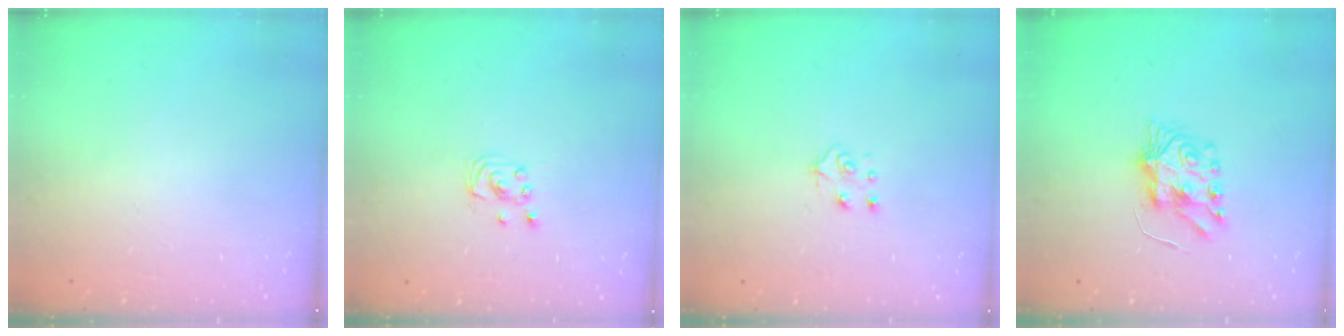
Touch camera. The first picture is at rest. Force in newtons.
{"total": 2.2, "press": 2.2, "slide": 0.2}
{"total": 4.3, "press": 4.3, "slide": 0.5}
{"total": 7.4, "press": 7.4, "slide": 0.2}